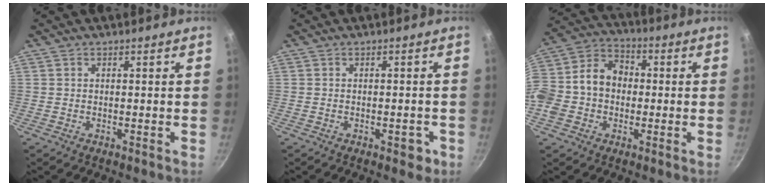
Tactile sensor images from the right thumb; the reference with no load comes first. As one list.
[{"total": 2.9, "force": [-1.3, 1.6, 2.0], "torque": [-0.011, 0.013, -0.010]}, {"total": 16.4, "force": [-1.3, 13.0, 9.9], "torque": [-0.170, 0.050, -0.039]}]